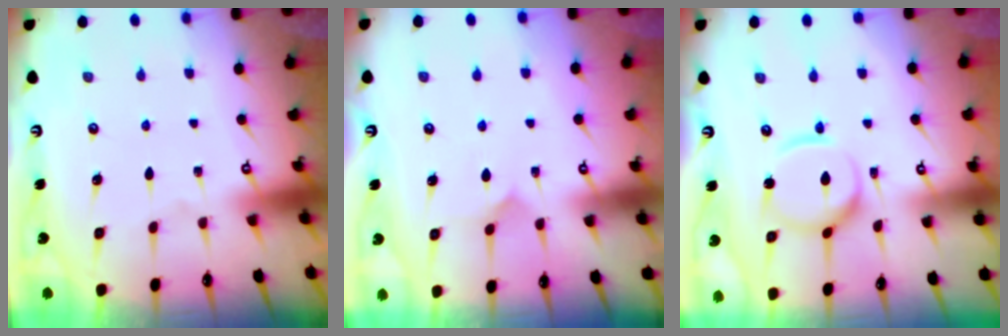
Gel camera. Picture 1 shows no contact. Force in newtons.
{"total": 6.2, "press": 6.1, "slide": 0.6}
{"total": 11.6, "press": 11.5, "slide": 1.2}